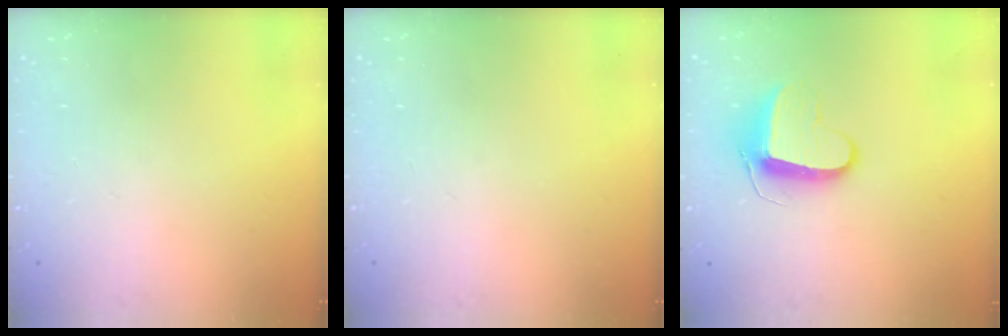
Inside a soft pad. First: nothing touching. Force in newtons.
{"total": 0.0}
{"total": 9.5, "press": 9.5, "slide": 0.4}